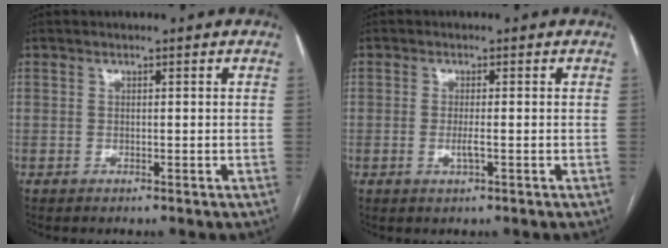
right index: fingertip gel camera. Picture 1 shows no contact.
{"total": 2.0, "force": [-0.5, 0.2, 1.9], "torque": [-0.041, -0.004, -0.009]}